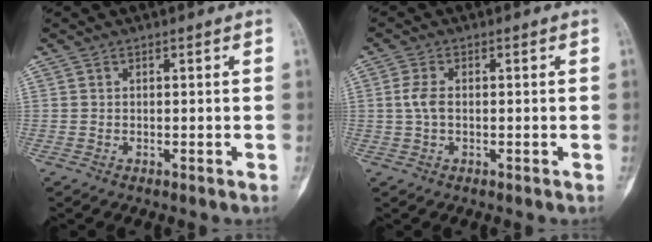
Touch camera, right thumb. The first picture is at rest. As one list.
[{"total": 3.0, "force": [0.0, 1.6, 2.5], "torque": [-0.059, 0.005, -0.003]}]